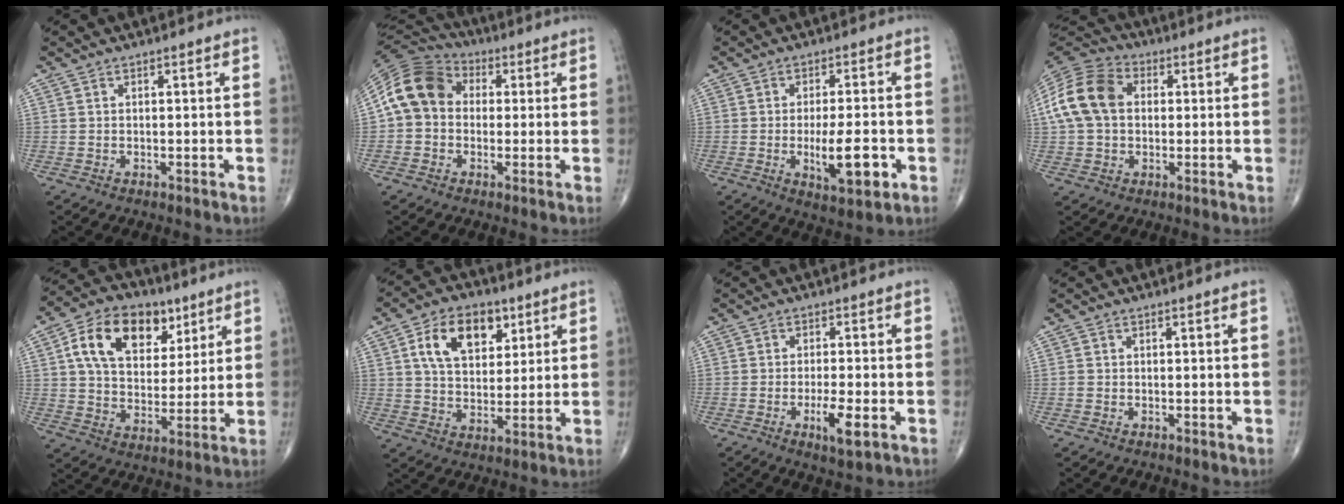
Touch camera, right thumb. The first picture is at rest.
{"total": 12.1, "force": [1.0, 9.8, 7.1], "torque": [-0.123, 0.034, 0.004]}
{"total": 9.3, "force": [-2.4, 3.1, 8.5], "torque": [-0.130, -0.002, -0.032]}
{"total": 14.0, "force": [1.7, 10.3, 9.4], "torque": [-0.179, 0.030, 0.022]}
{"total": 17.2, "force": [7.0, 11.3, 10.9], "torque": [-0.154, -0.011, 0.121]}
{"total": 12.8, "force": [5.1, 8.1, 8.6], "torque": [-0.114, -0.012, 0.089]}
{"total": 5.4, "force": [-2.0, 1.3, 4.9], "torque": [-0.090, -0.004, -0.032]}
{"total": 0.6, "force": [-0.2, 0.5, 0.2], "torque": [-0.004, 0.001, -0.005]}